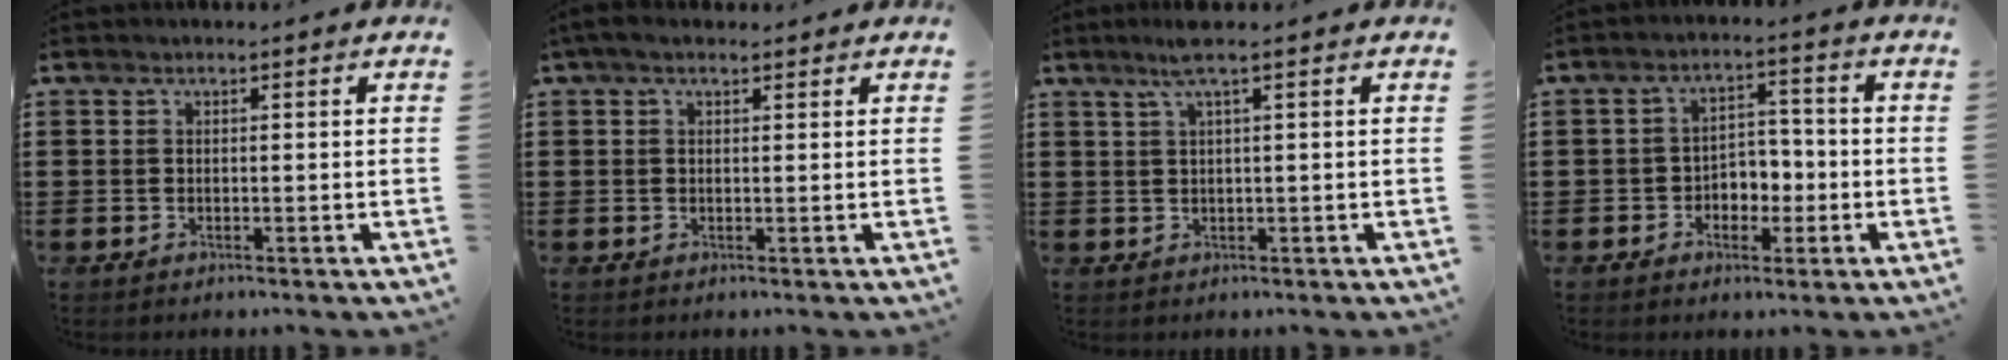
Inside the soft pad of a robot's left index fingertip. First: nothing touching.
{"total": 1.8, "force": [1.0, 0.7, 1.3], "torque": [-0.027, 0.007, 0.018]}
{"total": 3.1, "force": [1.6, -0.2, 2.7], "torque": [-0.056, 0.000, 0.028]}
{"total": 3.9, "force": [-1.6, 3.1, 1.8], "torque": [-0.036, 0.007, -0.037]}